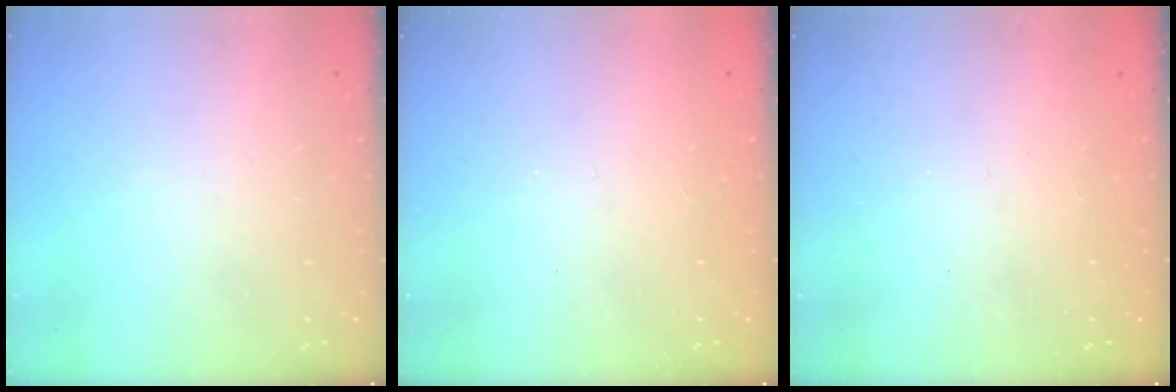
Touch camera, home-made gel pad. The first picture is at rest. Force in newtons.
{"total": 1.0, "press": 0.9, "slide": 0.1}
{"total": 1.0, "press": 1.0, "slide": 0.1}